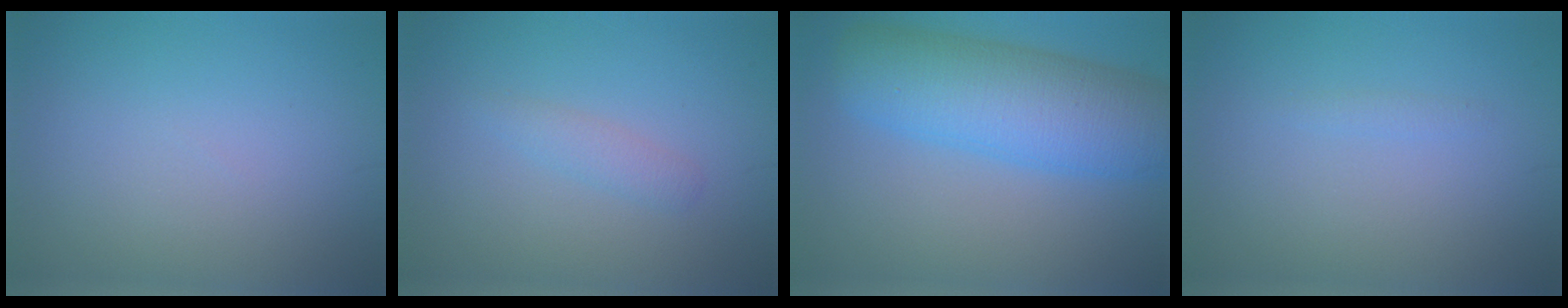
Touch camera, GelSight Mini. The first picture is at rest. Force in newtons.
{"total": 1.4, "press": 1.4, "slide": 0.1}
{"total": 9.6, "press": 9.6, "slide": 0.4}
{"total": 0.6, "press": 0.6, "slide": 0.1}